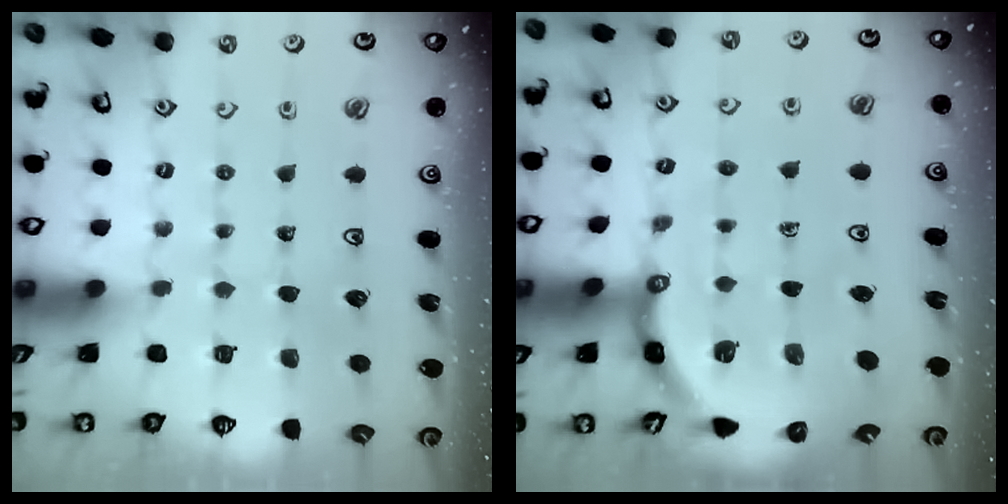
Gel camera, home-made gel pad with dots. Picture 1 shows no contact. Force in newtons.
{"total": 7.3, "press": 7.3, "slide": 0.5}